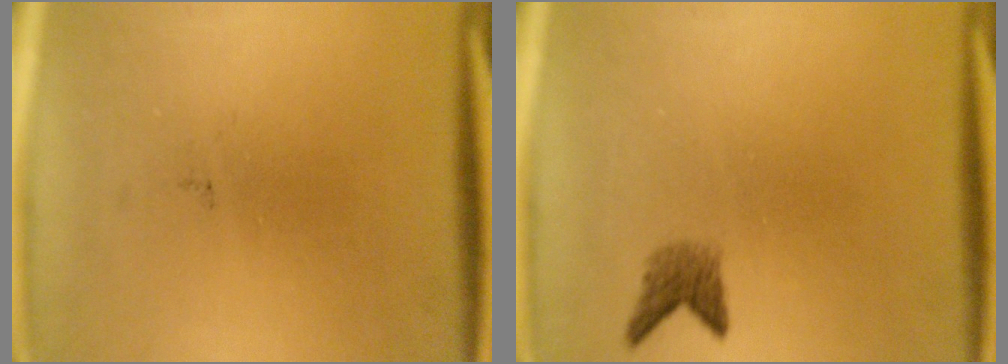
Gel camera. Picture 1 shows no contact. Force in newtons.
{"total": 2.0}